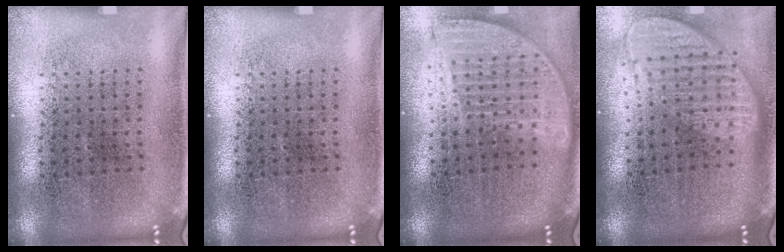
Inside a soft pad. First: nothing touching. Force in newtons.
{"total": 0.0}
{"total": 1.8, "press": 1.5, "slide": 1.0}
{"total": 2.0, "press": 1.5, "slide": 1.3}